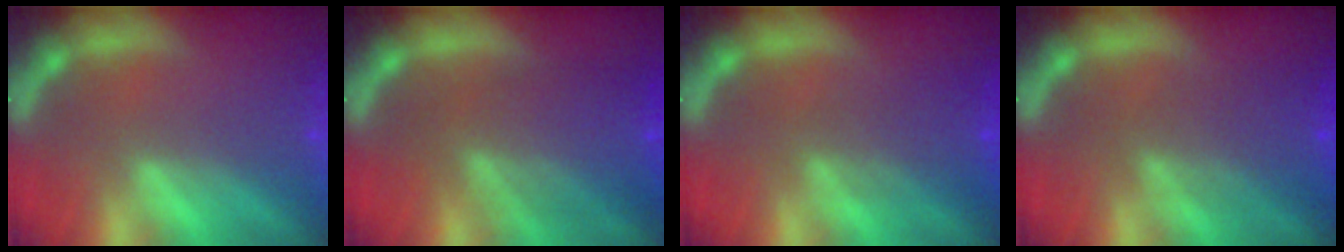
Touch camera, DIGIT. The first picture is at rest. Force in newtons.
{"total": 7.0}
{"total": 3.6}
{"total": 4.6}